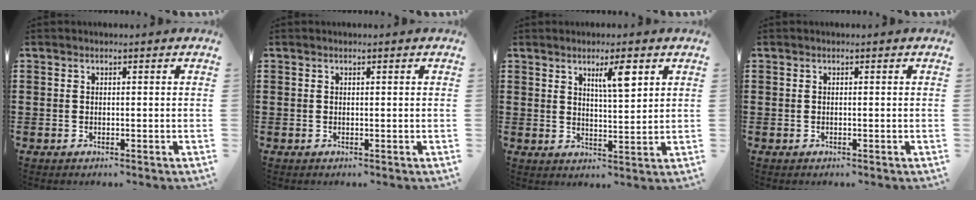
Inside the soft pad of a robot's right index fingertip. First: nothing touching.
{"total": 0.0}
{"total": 5.6, "force": [2.7, 0.9, 4.8], "torque": [-0.086, 0.002, 0.039]}
{"total": 0.0}